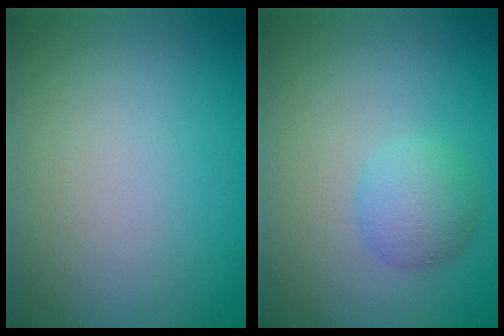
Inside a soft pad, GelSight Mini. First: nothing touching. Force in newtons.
{"total": 2.5, "press": 2.5, "slide": 0.1}